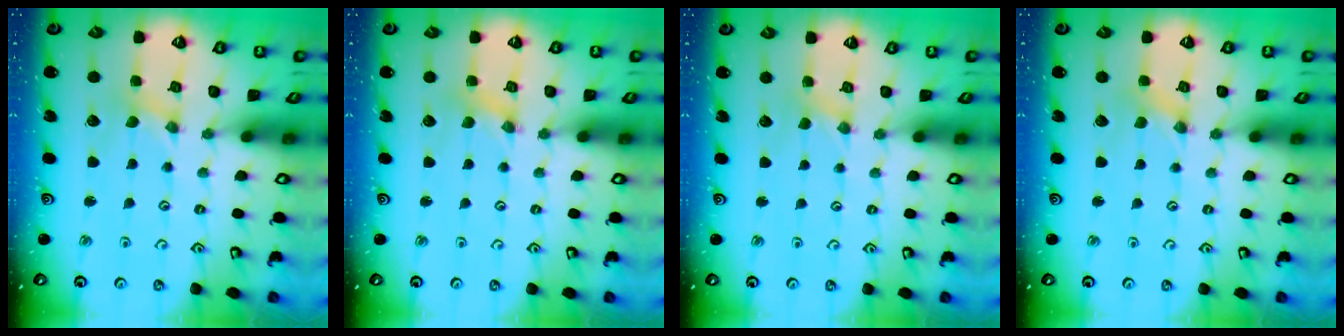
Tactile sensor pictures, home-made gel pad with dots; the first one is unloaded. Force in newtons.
{"total": 1.2, "press": 1.1, "slide": 0.3}
{"total": 1.6, "press": 1.5, "slide": 0.3}
{"total": 0.0}